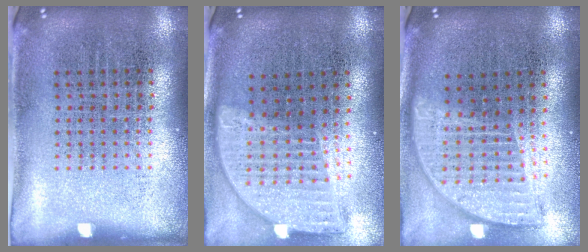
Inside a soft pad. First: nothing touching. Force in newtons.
{"total": 2.0, "press": 1.6, "slide": 1.2}
{"total": 1.9, "press": 1.5, "slide": 1.2}